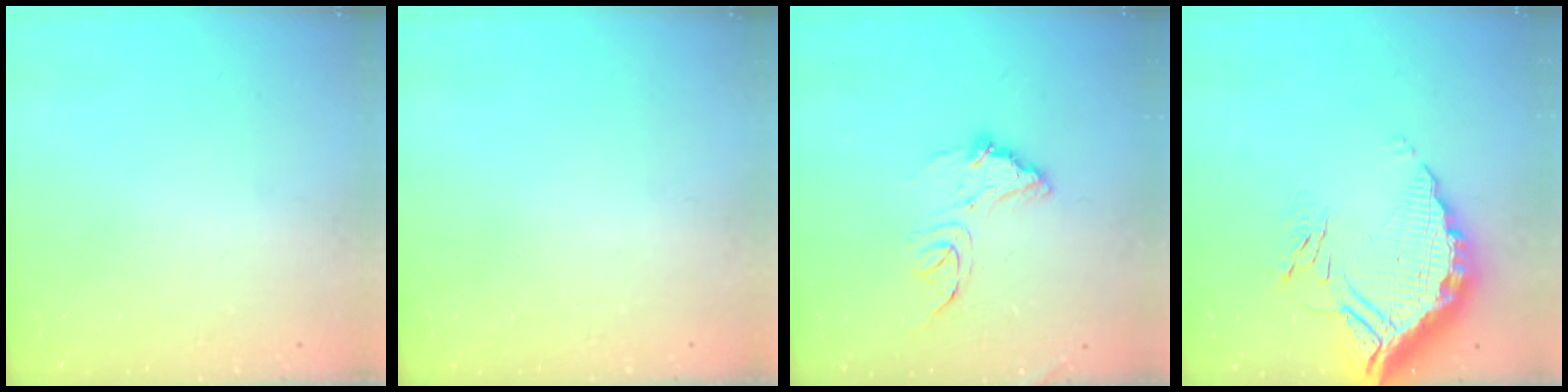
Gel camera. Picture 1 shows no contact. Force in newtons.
{"total": 0.0}
{"total": 12.3, "press": 12.3, "slide": 1.0}
{"total": 16.5, "press": 16.5, "slide": 1.5}